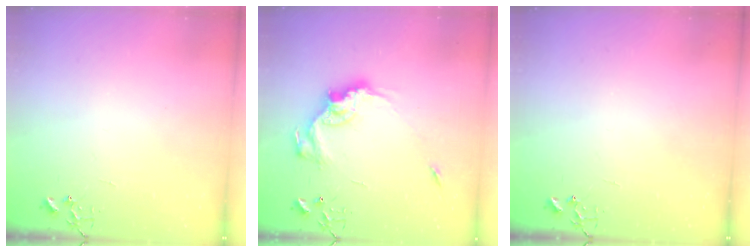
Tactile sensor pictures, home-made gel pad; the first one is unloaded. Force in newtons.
{"total": 14.8, "press": 14.8, "slide": 0.8}
{"total": 0.0}